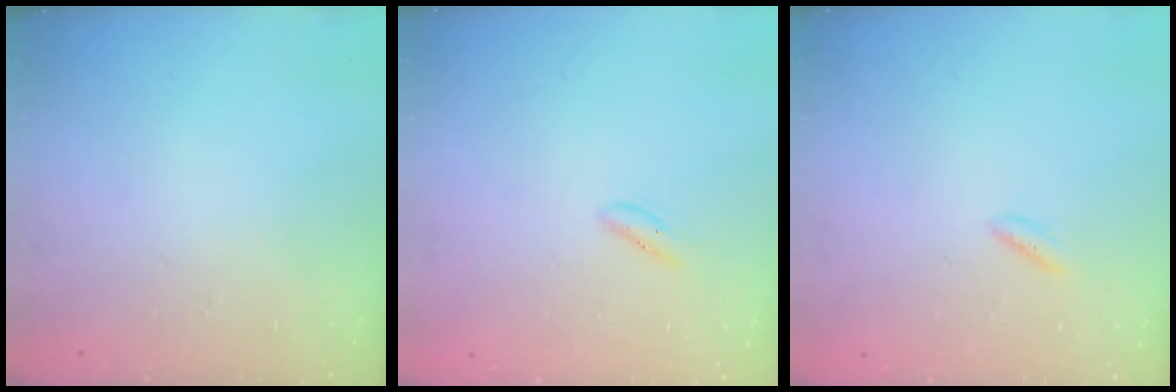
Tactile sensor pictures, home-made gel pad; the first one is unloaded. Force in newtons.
{"total": 2.1, "press": 2.0, "slide": 0.7}
{"total": 1.6, "press": 1.3, "slide": 0.8}